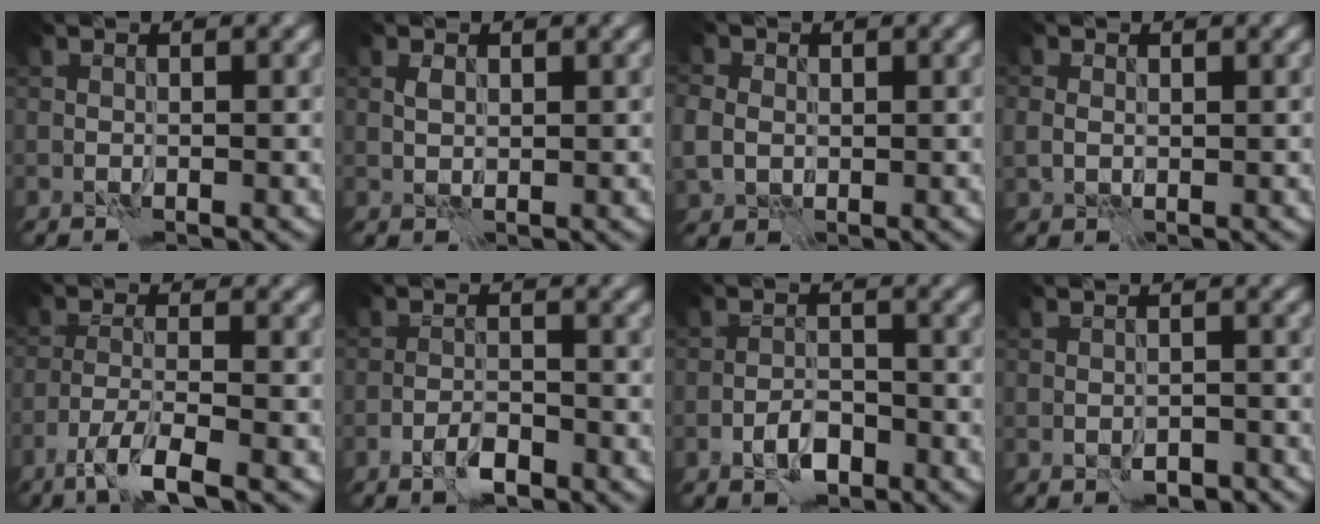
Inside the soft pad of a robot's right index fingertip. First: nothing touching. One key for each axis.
{"total": 0.8, "fx": 0.6, "fy": 0.4, "fz": 0.3, "tx": -0.006, "ty": 0.000, "tz": 0.012}
{"total": 3.5, "fx": 0.5, "fy": 3.1, "fz": 1.5, "tx": -0.030, "ty": 0.007, "tz": 0.000}
{"total": 1.3, "fx": 0.3, "fy": 1.2, "fz": 0.5, "tx": -0.009, "ty": -0.004, "tz": 0.007}
{"total": 4.7, "fx": -3.1, "fy": 0.8, "fz": 3.4, "tx": -0.062, "ty": -0.004, "tz": -0.063}
{"total": 2.1, "fx": -1.5, "fy": 0.7, "fz": 1.4, "tx": -0.024, "ty": 0.003, "tz": -0.031}
{"total": 2.5, "fx": -1.5, "fy": 1.2, "fz": 1.6, "tx": -0.024, "ty": 0.004, "tz": -0.030}
{"total": 2.1, "fx": -1.5, "fy": 1.1, "fz": 1.0, "tx": -0.015, "ty": 0.002, "tz": -0.019}